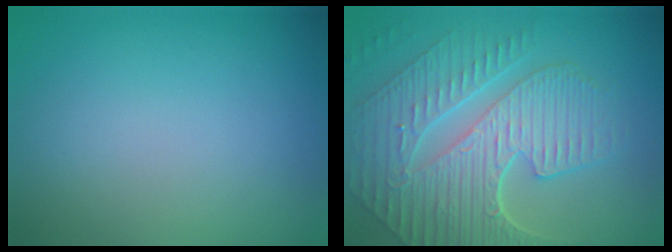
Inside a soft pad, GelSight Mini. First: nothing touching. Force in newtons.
{"total": 9.1, "press": 6.1, "slide": 6.7}